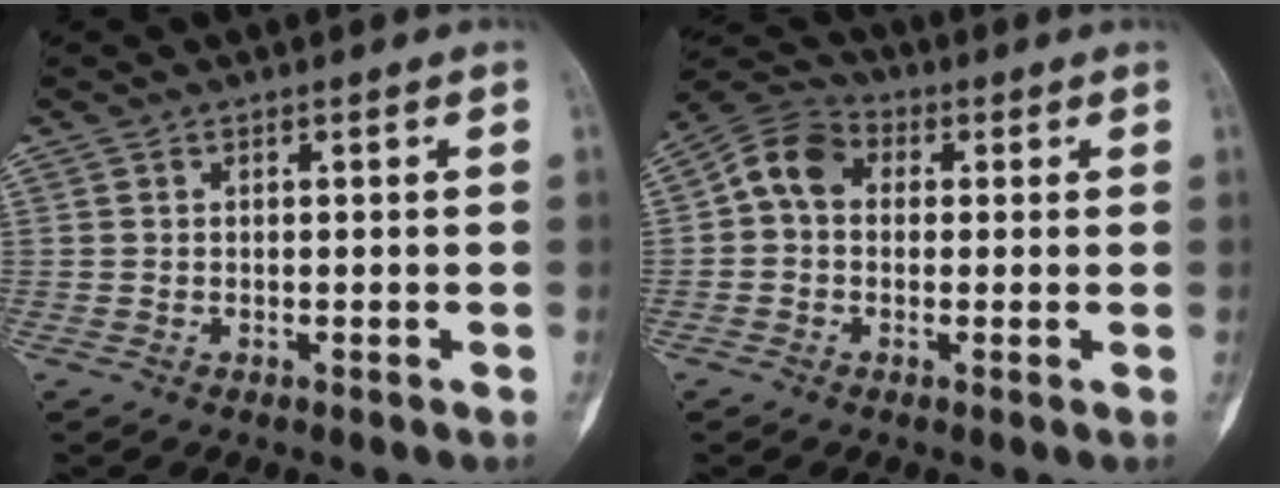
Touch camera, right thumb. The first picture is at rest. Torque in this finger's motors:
{"motor_torque": [0.04, 0.04, 0.38, -0.35, 0.03]}